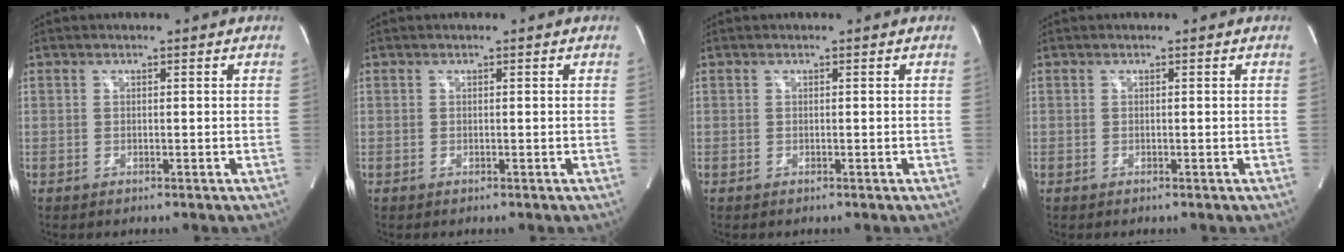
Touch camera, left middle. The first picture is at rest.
{"total": 0.0}
{"total": 0.0}
{"total": 0.0}